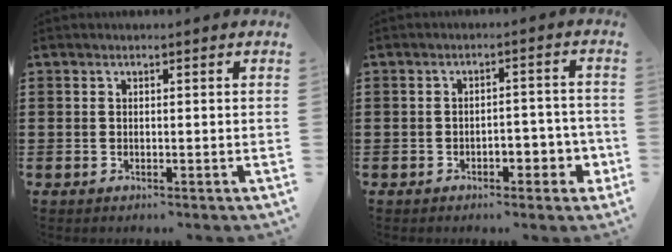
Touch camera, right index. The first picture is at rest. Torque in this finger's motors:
{"motor_torque": [0.13, -0.11, 0.07, 0.04]}